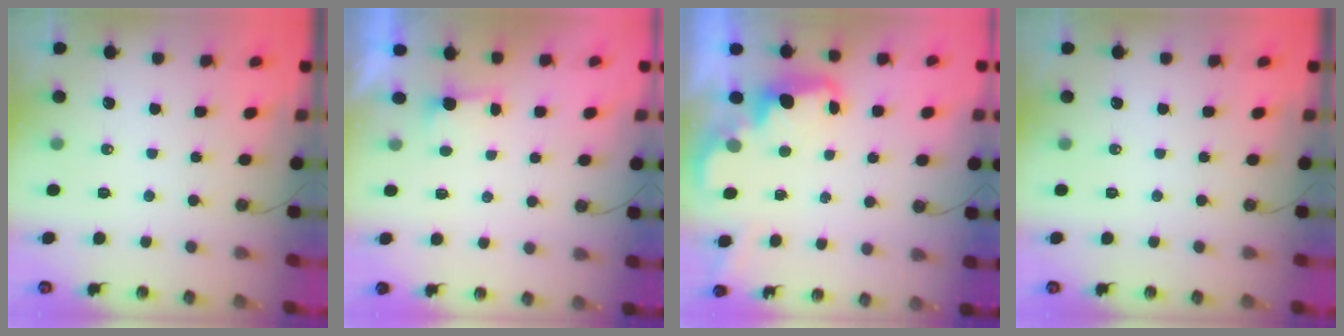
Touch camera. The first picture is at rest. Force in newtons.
{"total": 1.3, "press": 1.1, "slide": 0.7}
{"total": 2.6, "press": 2.6, "slide": 0.6}
{"total": 0.0}